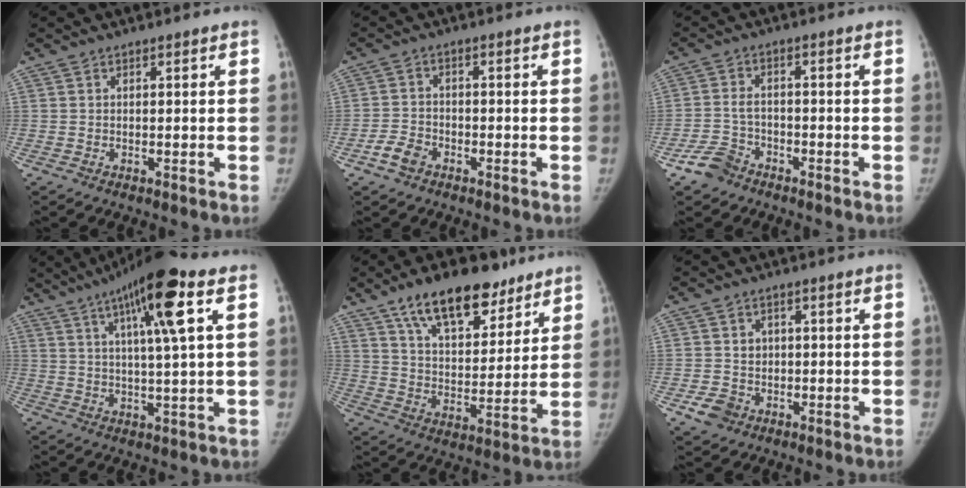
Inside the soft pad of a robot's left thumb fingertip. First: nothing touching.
{"total": 4.1, "force": [-2.6, 2.6, 1.7], "torque": [-0.030, 0.017, -0.050]}
{"total": 5.2, "force": [-3.8, 3.1, 1.6], "torque": [-0.031, 0.020, -0.073]}
{"total": 14.6, "force": [6.2, 1.6, 13.1], "torque": [-0.222, -0.002, 0.097]}
{"total": 17.3, "force": [11.4, 8.2, 10.0], "torque": [-0.113, -0.046, 0.190]}
{"total": 5.0, "force": [-1.5, 4.5, 1.5], "torque": [-0.007, 0.011, -0.020]}